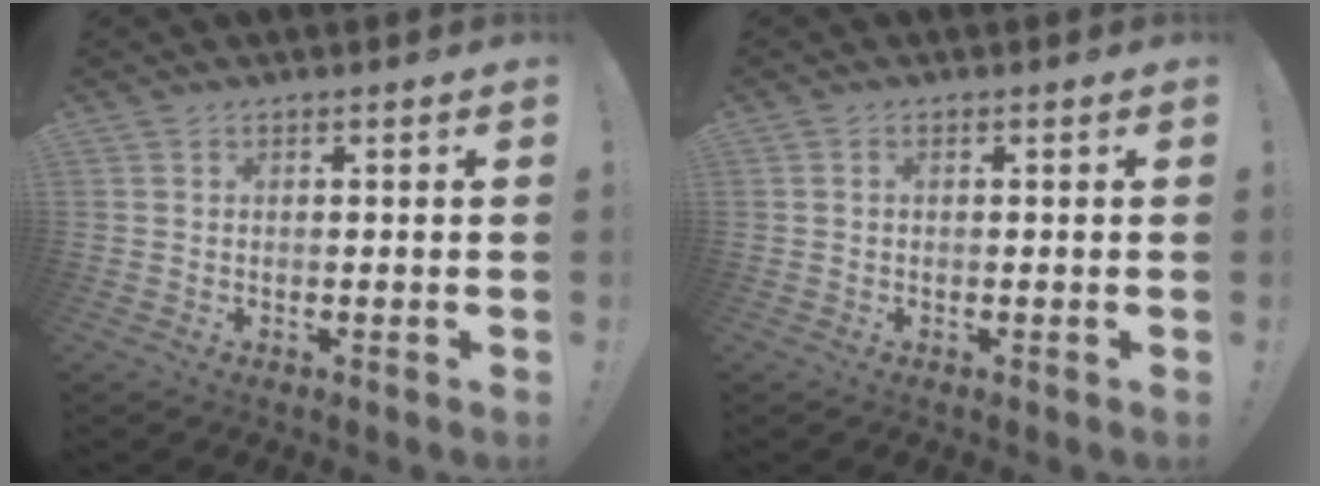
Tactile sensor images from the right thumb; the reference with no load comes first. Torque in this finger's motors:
{"motor_torque": [-0.02, -0.19, -0.17, 0.11, 0.04]}